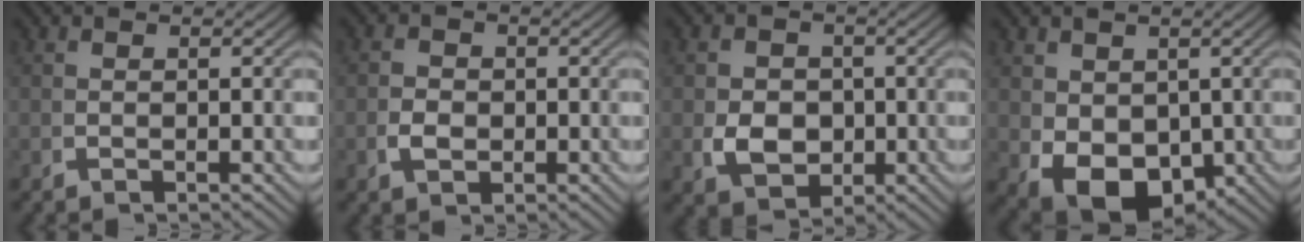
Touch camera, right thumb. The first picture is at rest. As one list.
[{"total": 1.8, "force": [-0.3, 1.5, 1.0], "torque": [-0.016, -0.004, -0.001]}, {"total": 5.5, "force": [-0.5, 4.3, 3.4], "torque": [-0.063, -0.020, 0.006]}, {"total": 8.4, "force": [-2.6, 5.7, 5.6], "torque": [-0.124, -0.059, -0.003]}]